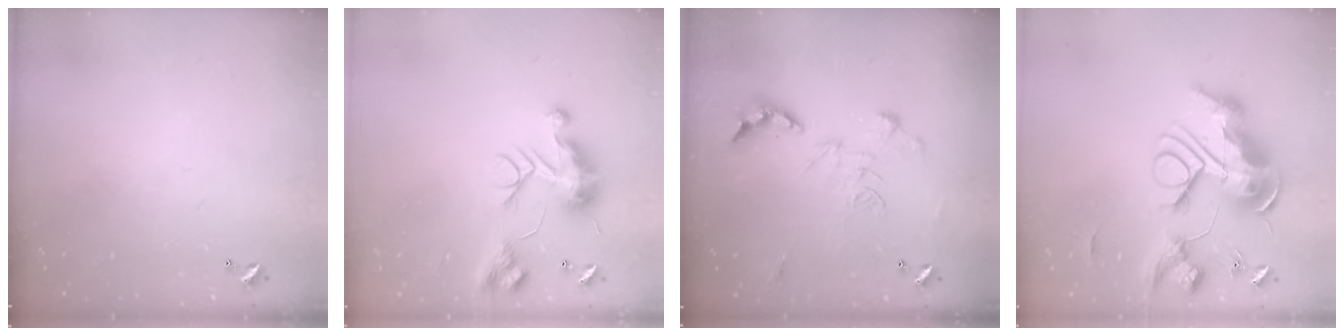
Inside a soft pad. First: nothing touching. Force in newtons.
{"total": 10.9, "press": 10.8, "slide": 0.8}
{"total": 2.6, "press": 2.1, "slide": 1.5}
{"total": 0.7, "press": 0.7, "slide": 0.0}